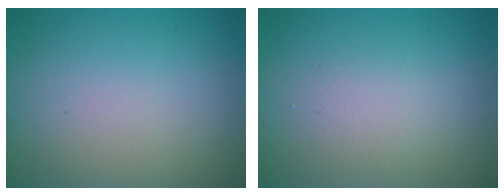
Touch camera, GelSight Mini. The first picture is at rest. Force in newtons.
{"total": 1.7, "press": 1.7, "slide": 0.2}